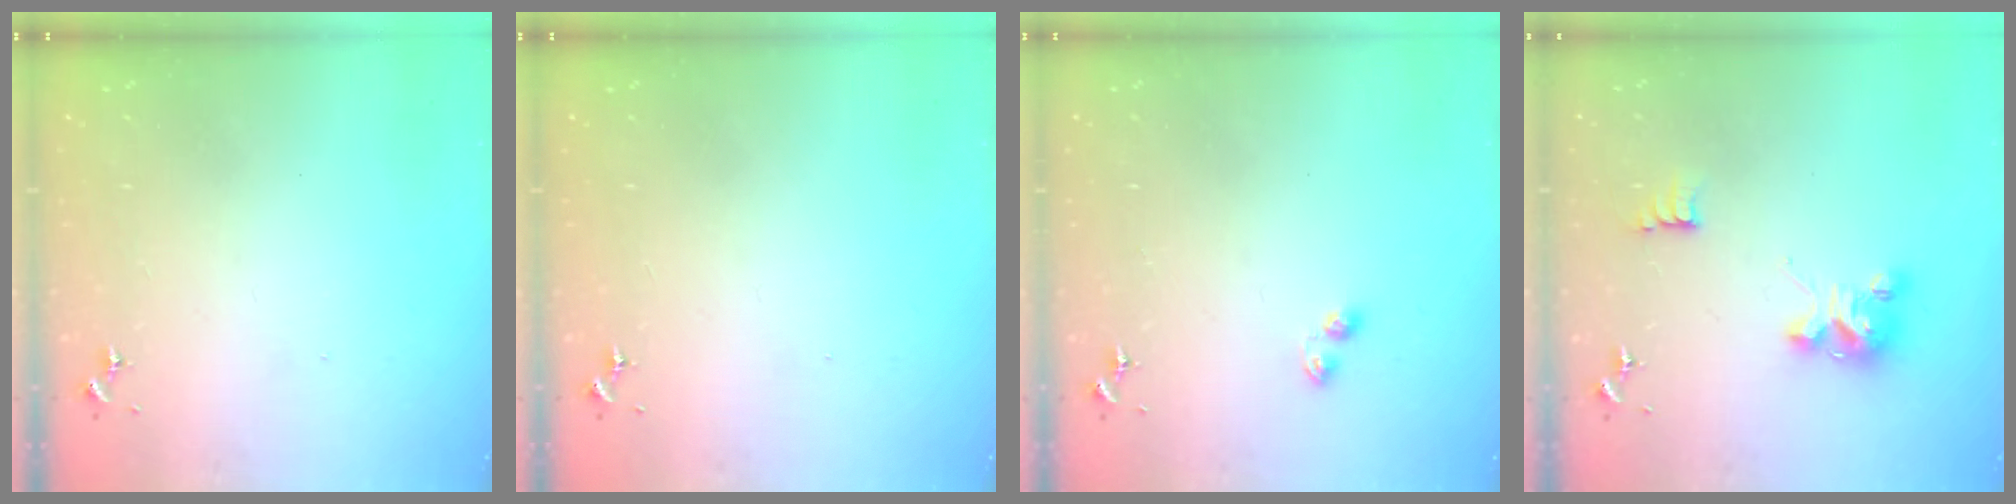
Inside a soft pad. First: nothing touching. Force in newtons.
{"total": 0.0}
{"total": 3.7, "press": 3.7, "slide": 0.4}
{"total": 9.2, "press": 9.2, "slide": 0.9}